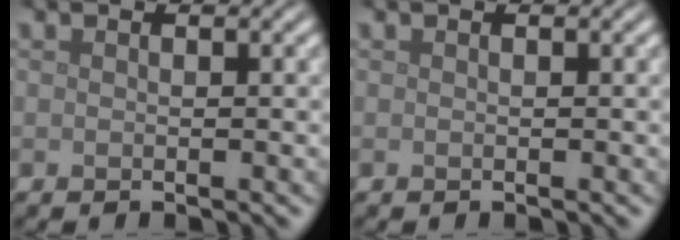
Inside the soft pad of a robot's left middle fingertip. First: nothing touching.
{"total": 0.0}